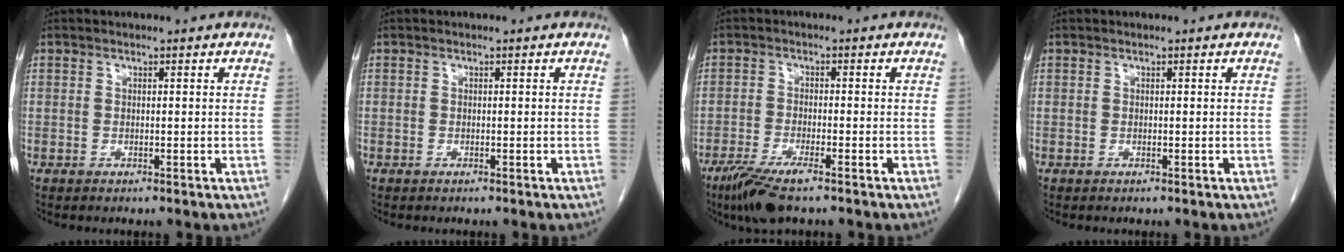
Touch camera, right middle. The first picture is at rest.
{"total": 0.0}
{"total": 6.4, "force": [-4.3, 0.7, 4.7], "torque": [-0.091, -0.016, -0.077]}
{"total": 0.0}